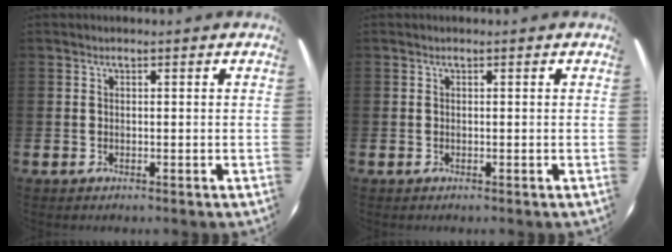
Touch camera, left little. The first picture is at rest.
{"total": 0.0}